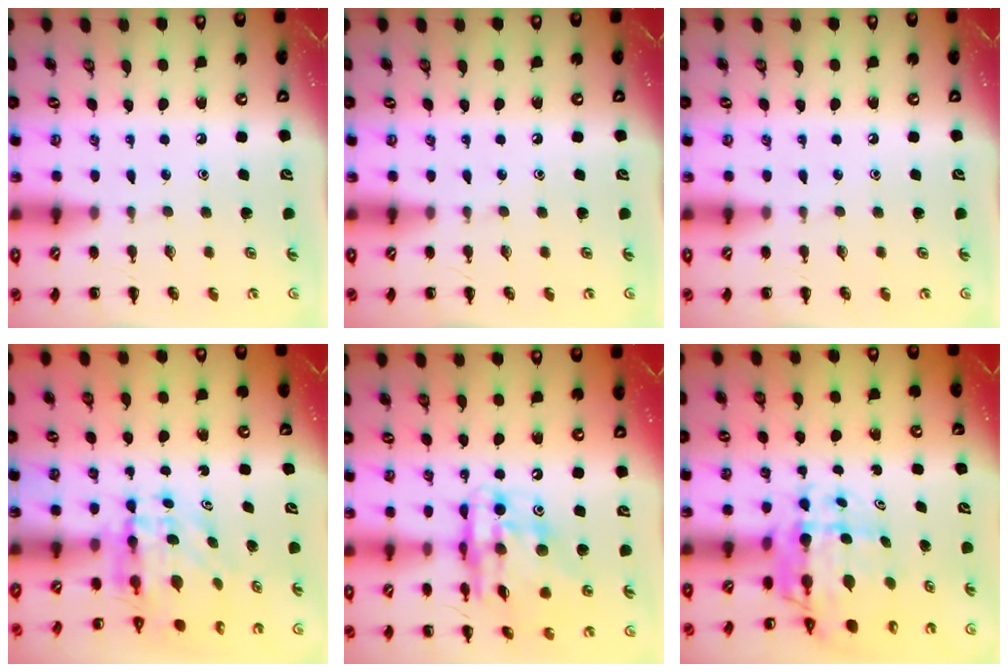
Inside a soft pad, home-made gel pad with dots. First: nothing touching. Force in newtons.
{"total": 0.0}
{"total": 0.0}
{"total": 5.9, "press": 5.7, "slide": 1.3}
{"total": 16.5, "press": 16.0, "slide": 4.0}
{"total": 7.5, "press": 6.9, "slide": 2.9}